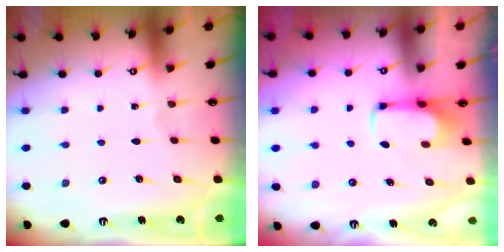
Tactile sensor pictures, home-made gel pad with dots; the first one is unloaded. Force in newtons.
{"total": 2.1, "press": 2.1, "slide": 0.4}